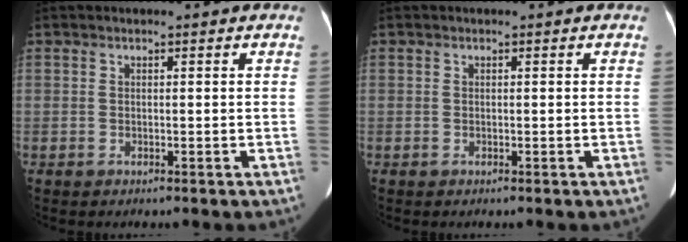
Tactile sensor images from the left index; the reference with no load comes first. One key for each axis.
{"total": 0.0}